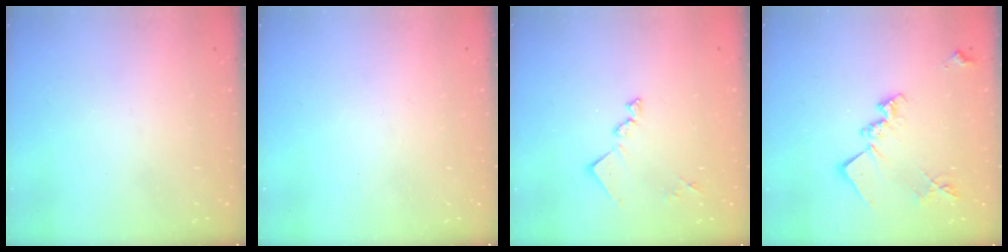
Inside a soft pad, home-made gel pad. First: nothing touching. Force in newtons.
{"total": 0.0}
{"total": 10.9, "press": 10.9, "slide": 0.5}
{"total": 16.1, "press": 16.1, "slide": 1.0}